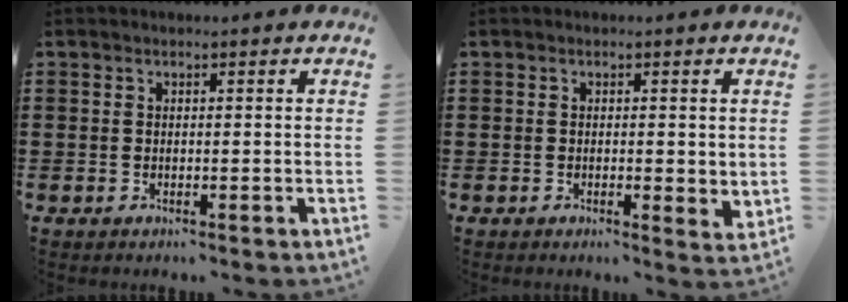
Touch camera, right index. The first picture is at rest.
{"total": 1.1, "force": [0.0, 0.4, 1.0], "torque": [-0.019, 0.002, -0.001]}